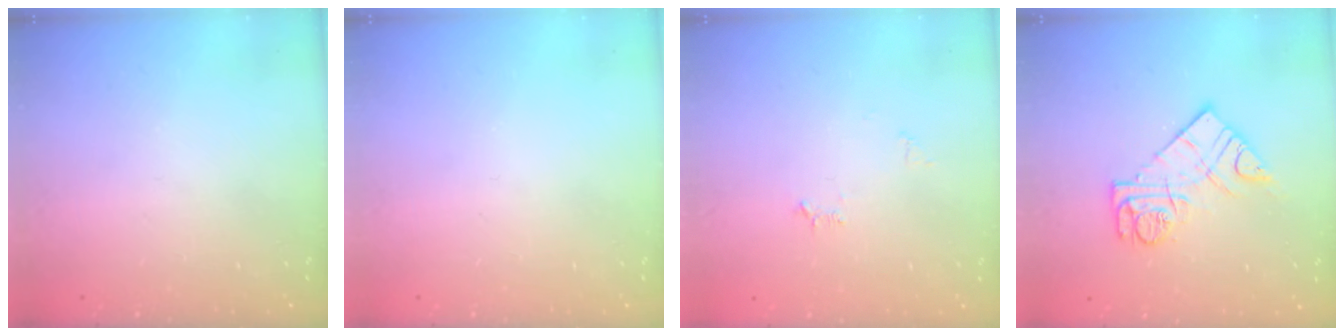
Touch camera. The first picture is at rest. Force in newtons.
{"total": 0.0}
{"total": 4.9, "press": 4.9, "slide": 0.5}
{"total": 12.0, "press": 11.9, "slide": 1.1}